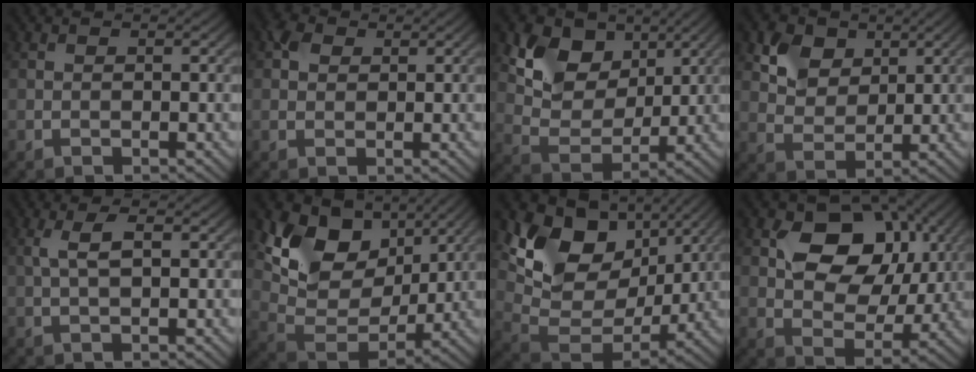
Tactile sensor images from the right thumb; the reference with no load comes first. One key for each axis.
{"total": 2.2, "fx": 0.9, "fy": 1.7, "fz": 0.9, "tx": -0.020, "ty": 0.005, "tz": 0.011}
{"total": 10.2, "fx": 4.7, "fy": 7.1, "fz": 5.6, "tx": -0.117, "ty": -0.005, "tz": 0.078}
{"total": 6.9, "fx": 3.7, "fy": 4.8, "fz": 3.3, "tx": -0.094, "ty": -0.010, "tz": 0.074}
{"total": 3.1, "fx": 0.7, "fy": 0.9, "fz": 2.9, "tx": -0.062, "ty": 0.005, "tz": 0.014}
{"total": 13.0, "fx": 5.9, "fy": 8.7, "fz": 7.7, "tx": -0.149, "ty": -0.003, "tz": 0.107}
{"total": 14.4, "fx": 6.1, "fy": 9.6, "fz": 8.9, "tx": -0.179, "ty": 0.005, "tz": 0.117}
{"total": 11.9, "fx": 3.8, "fy": 8.1, "fz": 7.8, "tx": -0.127, "ty": 0.005, "tz": 0.055}